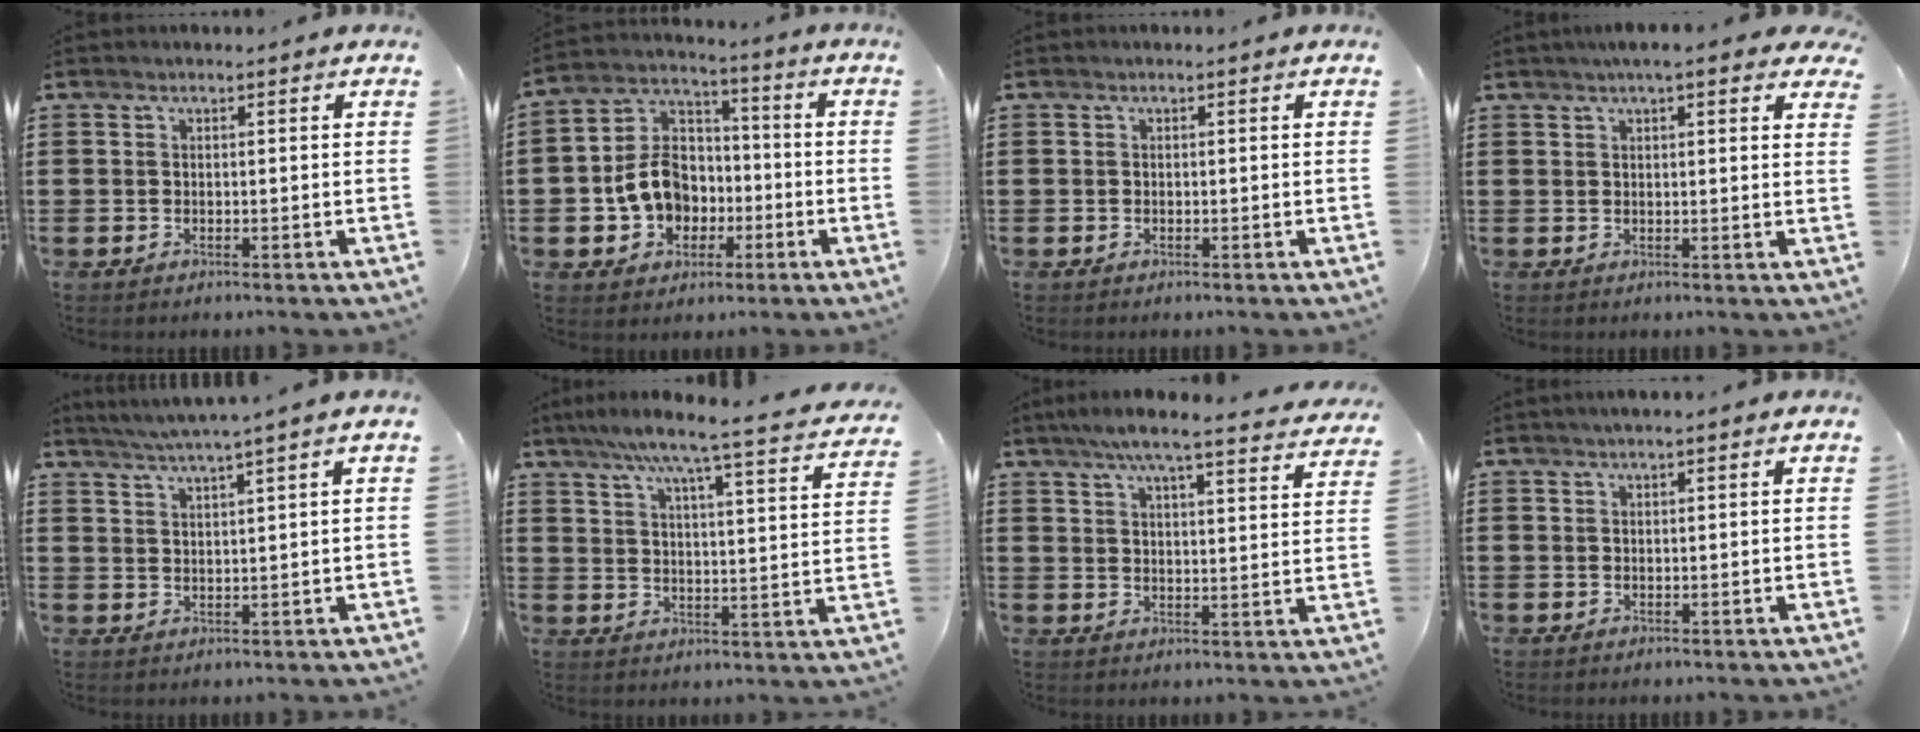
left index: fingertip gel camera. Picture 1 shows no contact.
{"total": 9.6, "force": [-2.4, 8.2, 4.5], "torque": [-0.129, 0.022, -0.047]}
{"total": 0.0}
{"total": 3.6, "force": [2.7, 0.4, 2.4], "torque": [-0.054, 0.006, 0.049]}
{"total": 2.7, "force": [2.2, -0.8, 1.4], "torque": [-0.030, -0.008, 0.037]}
{"total": 7.0, "force": [6.0, -0.7, 3.6], "torque": [-0.086, -0.044, 0.094]}
{"total": 6.4, "force": [5.6, 0.1, 3.1], "torque": [-0.079, -0.019, 0.099]}
{"total": 0.6, "force": [0.3, 0.1, 0.6], "torque": [-0.010, 0.001, 0.006]}